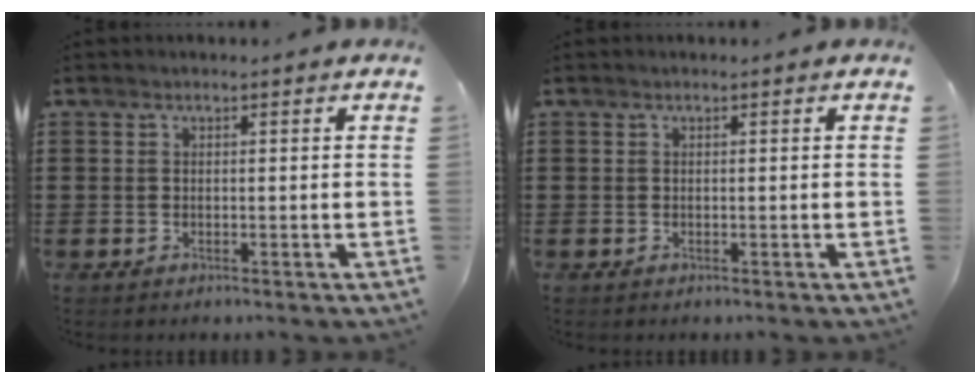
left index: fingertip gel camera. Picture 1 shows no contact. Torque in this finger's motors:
{"motor_torque": [0.00, 0.00, 0.00, 0.00]}